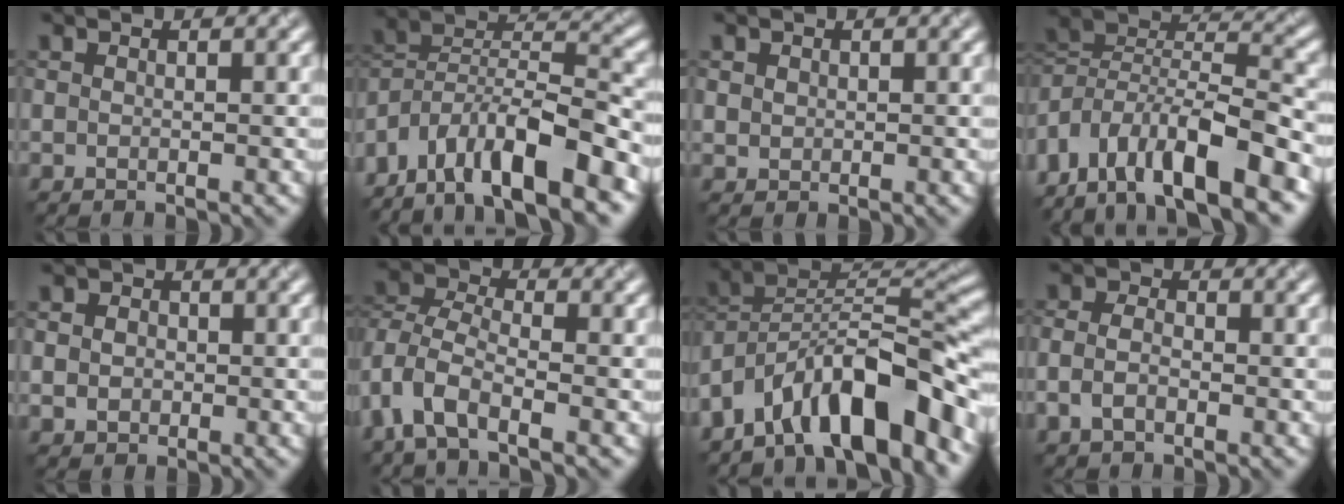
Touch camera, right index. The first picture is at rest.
{"total": 12.5, "force": [-7.5, 5.0, 8.7], "torque": [-0.151, 0.022, -0.130]}
{"total": 1.0, "force": [0.4, 0.9, 0.1], "torque": [0.002, -0.001, 0.009]}
{"total": 12.3, "force": [-5.0, 6.2, 9.3], "torque": [-0.171, 0.013, -0.083]}
{"total": 3.0, "force": [0.3, 2.7, 1.3], "torque": [-0.006, 0.016, -0.014]}
{"total": 5.8, "force": [-3.0, 2.9, 4.1], "torque": [-0.090, 0.004, -0.072]}
{"total": 12.0, "force": [-7.1, 3.9, 8.9], "torque": [-0.125, 0.023, -0.128]}
{"total": 2.2, "force": [-0.9, 1.4, 1.5], "torque": [-0.034, 0.004, -0.023]}